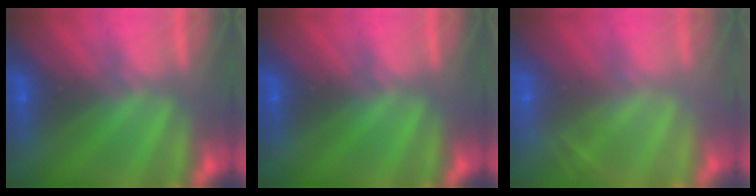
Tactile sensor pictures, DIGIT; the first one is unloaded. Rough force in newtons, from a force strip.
{"total": 0.0}
{"total": 2.0}